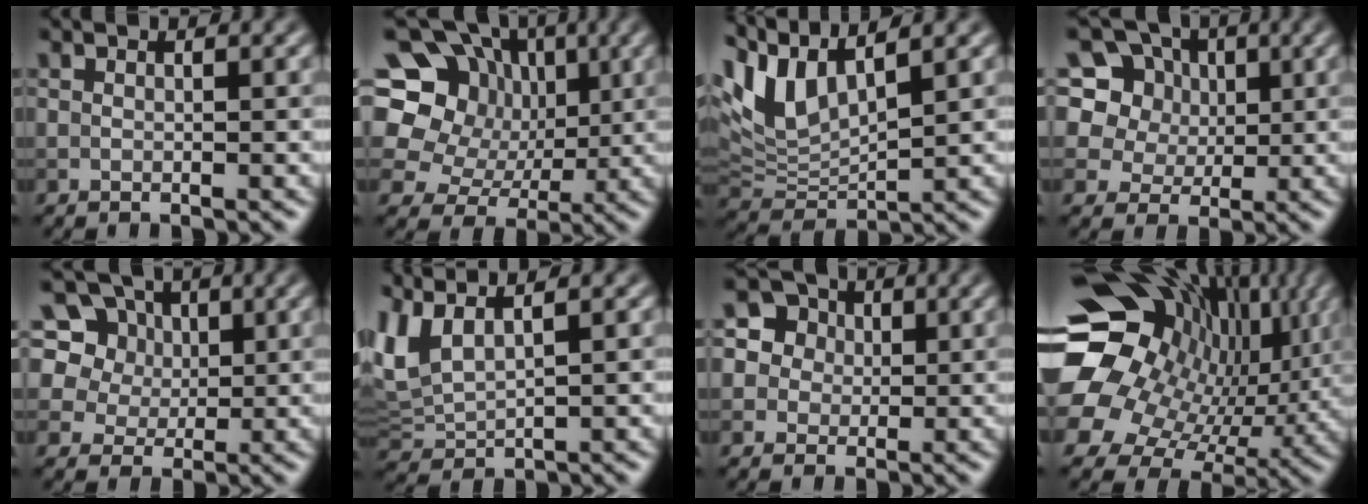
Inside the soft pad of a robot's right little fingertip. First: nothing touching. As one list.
[{"total": 13.5, "force": [3.9, 11.3, 6.3], "torque": [-0.142, 0.042, 0.043]}, {"total": 6.5, "force": [4.3, 2.4, 4.2], "torque": [-0.104, 0.011, 0.084]}, {"total": 10.9, "force": [5.7, 8.0, 4.8], "torque": [-0.109, 0.030, 0.083]}, {"total": 11.2, "force": [6.3, 7.8, 5.1], "torque": [-0.107, 0.028, 0.092]}, {"total": 4.3, "force": [2.3, 1.7, 3.2], "torque": [-0.092, 0.009, 0.051]}, {"total": 5.6, "force": [2.3, 4.9, 1.7], "torque": [-0.027, 0.022, 0.028]}, {"total": 18.0, "force": [4.0, 14.1, 10.5], "torque": [-0.199, -0.001, 0.091]}]